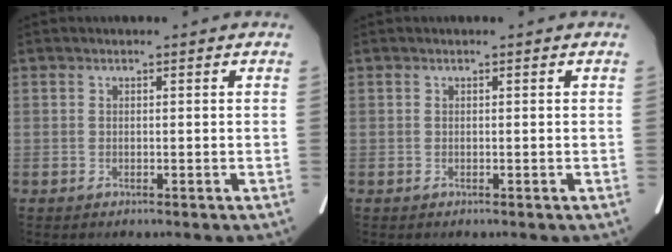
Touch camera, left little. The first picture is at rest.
{"total": 0.0}